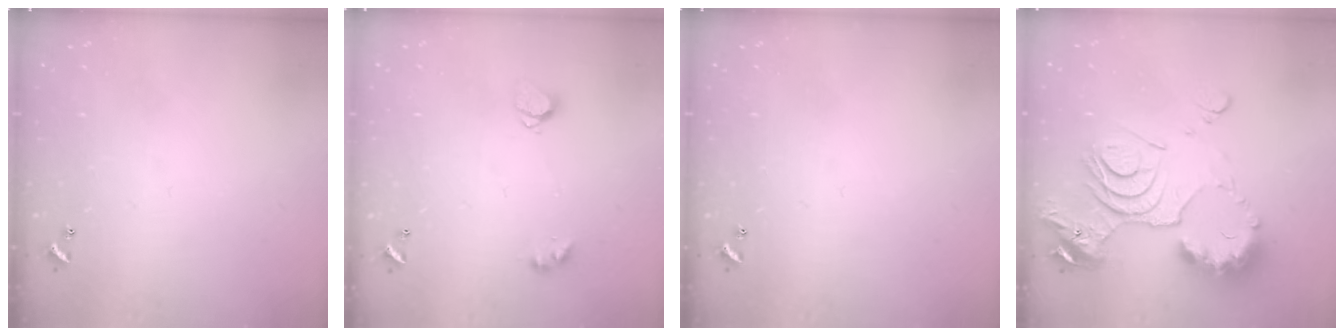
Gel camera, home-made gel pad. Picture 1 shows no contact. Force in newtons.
{"total": 3.3, "press": 3.2, "slide": 0.4}
{"total": 0.0}
{"total": 15.0, "press": 14.9, "slide": 1.5}